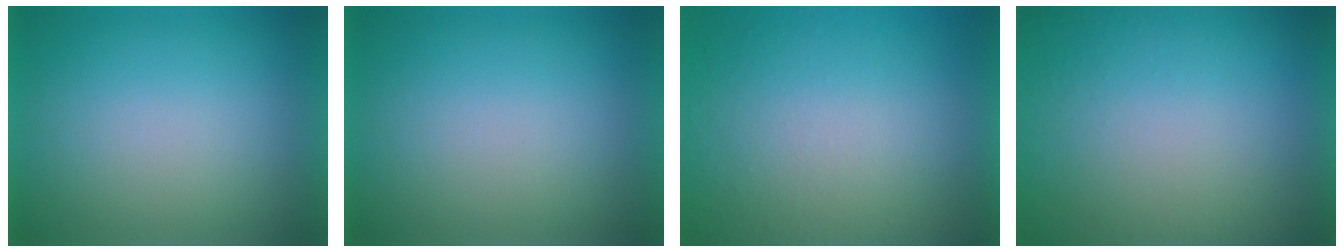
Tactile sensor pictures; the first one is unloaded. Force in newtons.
{"total": 0.0}
{"total": 8.3}
{"total": 4.7}